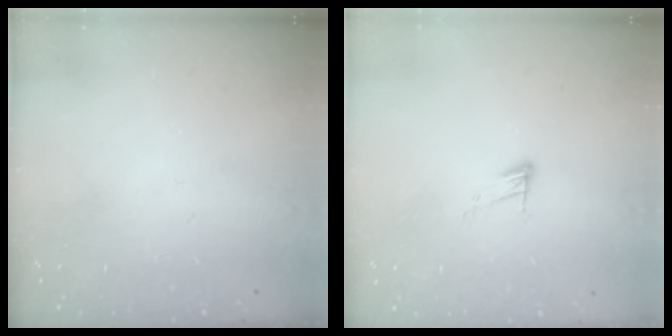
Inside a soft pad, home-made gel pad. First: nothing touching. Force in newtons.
{"total": 5.6, "press": 5.6, "slide": 0.2}